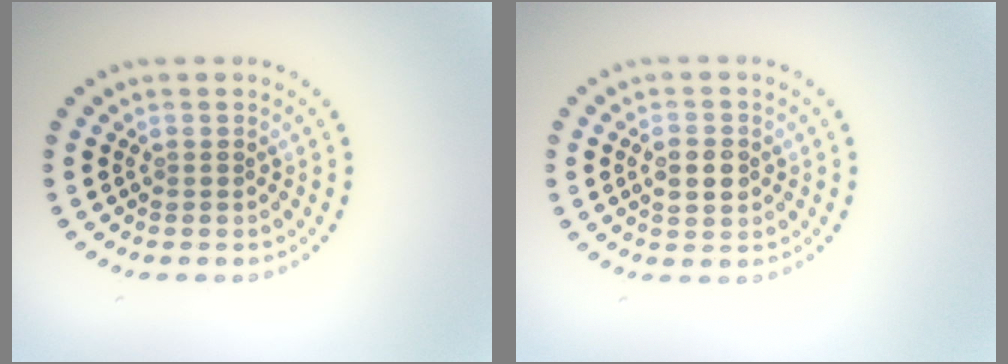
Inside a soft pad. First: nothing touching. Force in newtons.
{"total": 2.6, "press": 2.6, "slide": 0.1}